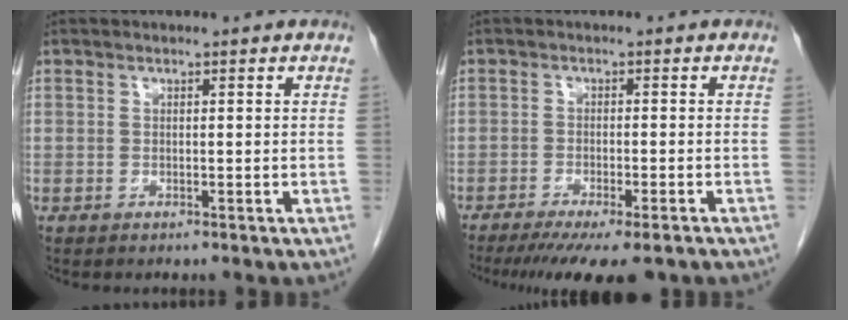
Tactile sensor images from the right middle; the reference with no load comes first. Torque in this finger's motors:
{"motor_torque": [1.25, -0.89, 0.15, 0.06]}